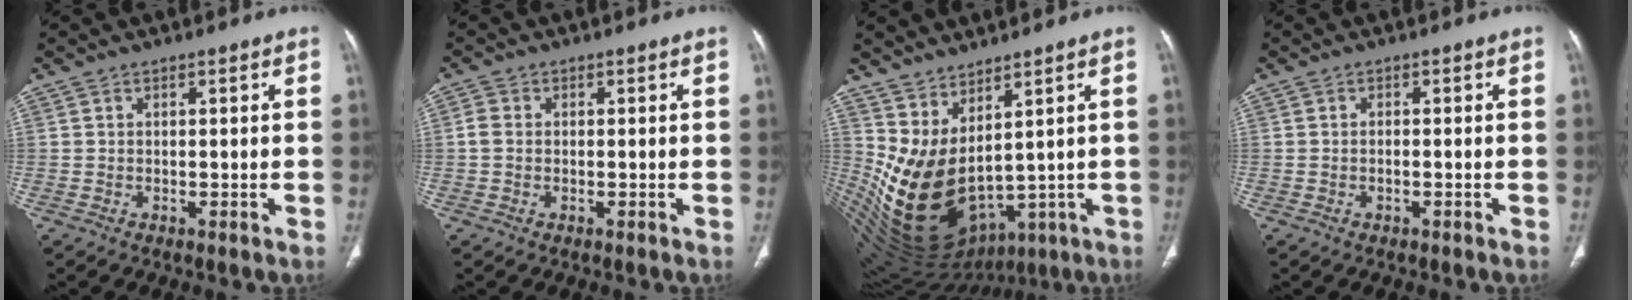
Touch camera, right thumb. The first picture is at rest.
{"total": 2.0, "force": [-0.1, 1.6, 1.2], "torque": [-0.023, 0.000, -0.007]}
{"total": 15.1, "force": [2.9, 8.1, 12.5], "torque": [-0.210, -0.043, 0.094]}
{"total": 0.7, "force": [-0.4, 0.3, 0.6], "torque": [-0.016, 0.005, -0.006]}